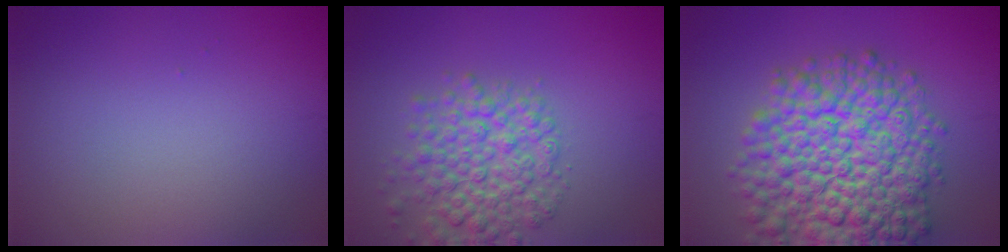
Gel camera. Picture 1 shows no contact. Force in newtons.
{"total": 5.7, "press": 5.7, "slide": 0.2}
{"total": 12.8, "press": 12.8, "slide": 0.5}